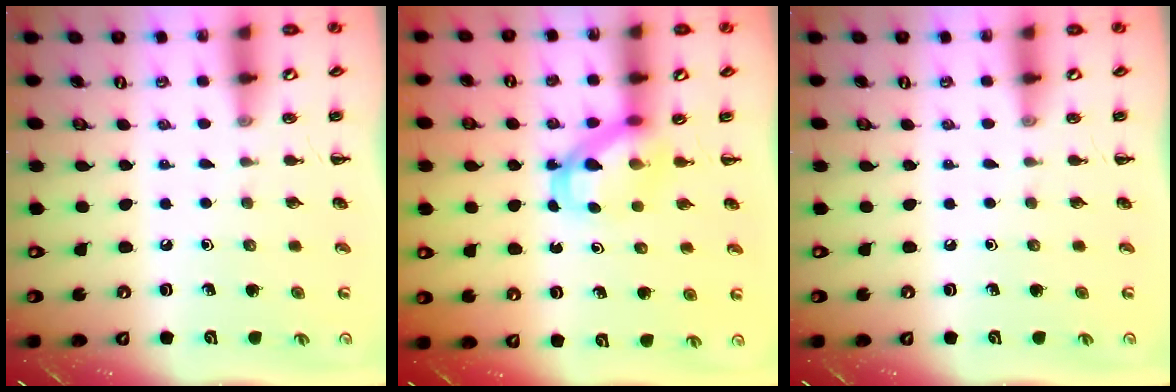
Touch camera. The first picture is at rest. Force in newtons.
{"total": 5.3, "press": 5.3, "slide": 0.8}
{"total": 0.0}